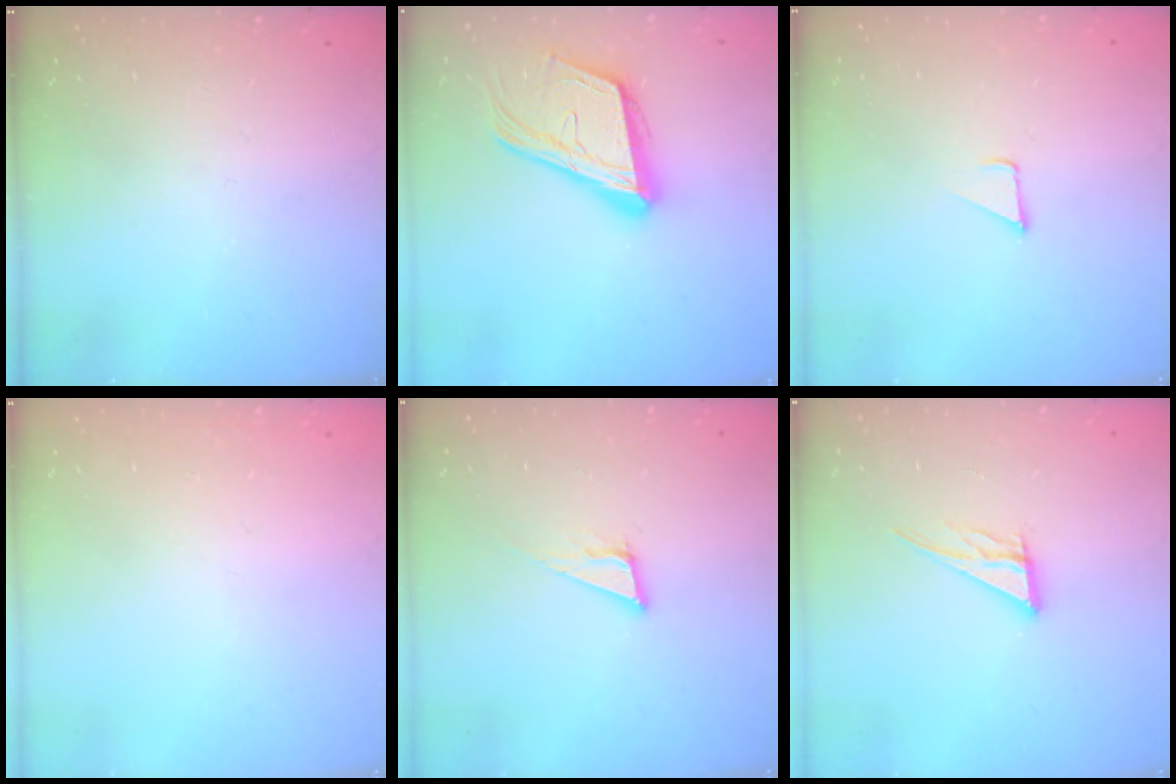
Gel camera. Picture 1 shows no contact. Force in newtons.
{"total": 19.3, "press": 18.8, "slide": 4.6}
{"total": 2.4, "press": 2.4, "slide": 0.2}
{"total": 0.9, "press": 0.9, "slide": 0.0}
{"total": 6.8, "press": 6.4, "slide": 2.4}
{"total": 9.3, "press": 9.2, "slide": 0.9}